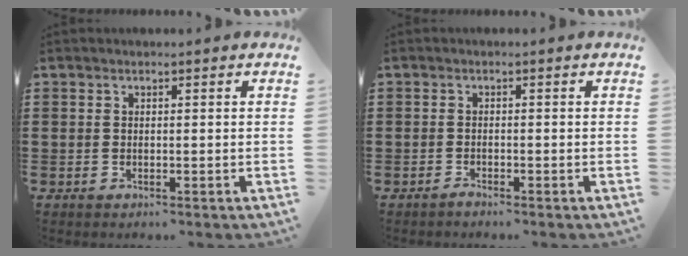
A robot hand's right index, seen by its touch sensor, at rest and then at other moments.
{"total": 0.9, "force": [-0.9, -0.1, 0.2], "torque": [-0.006, -0.005, -0.016]}